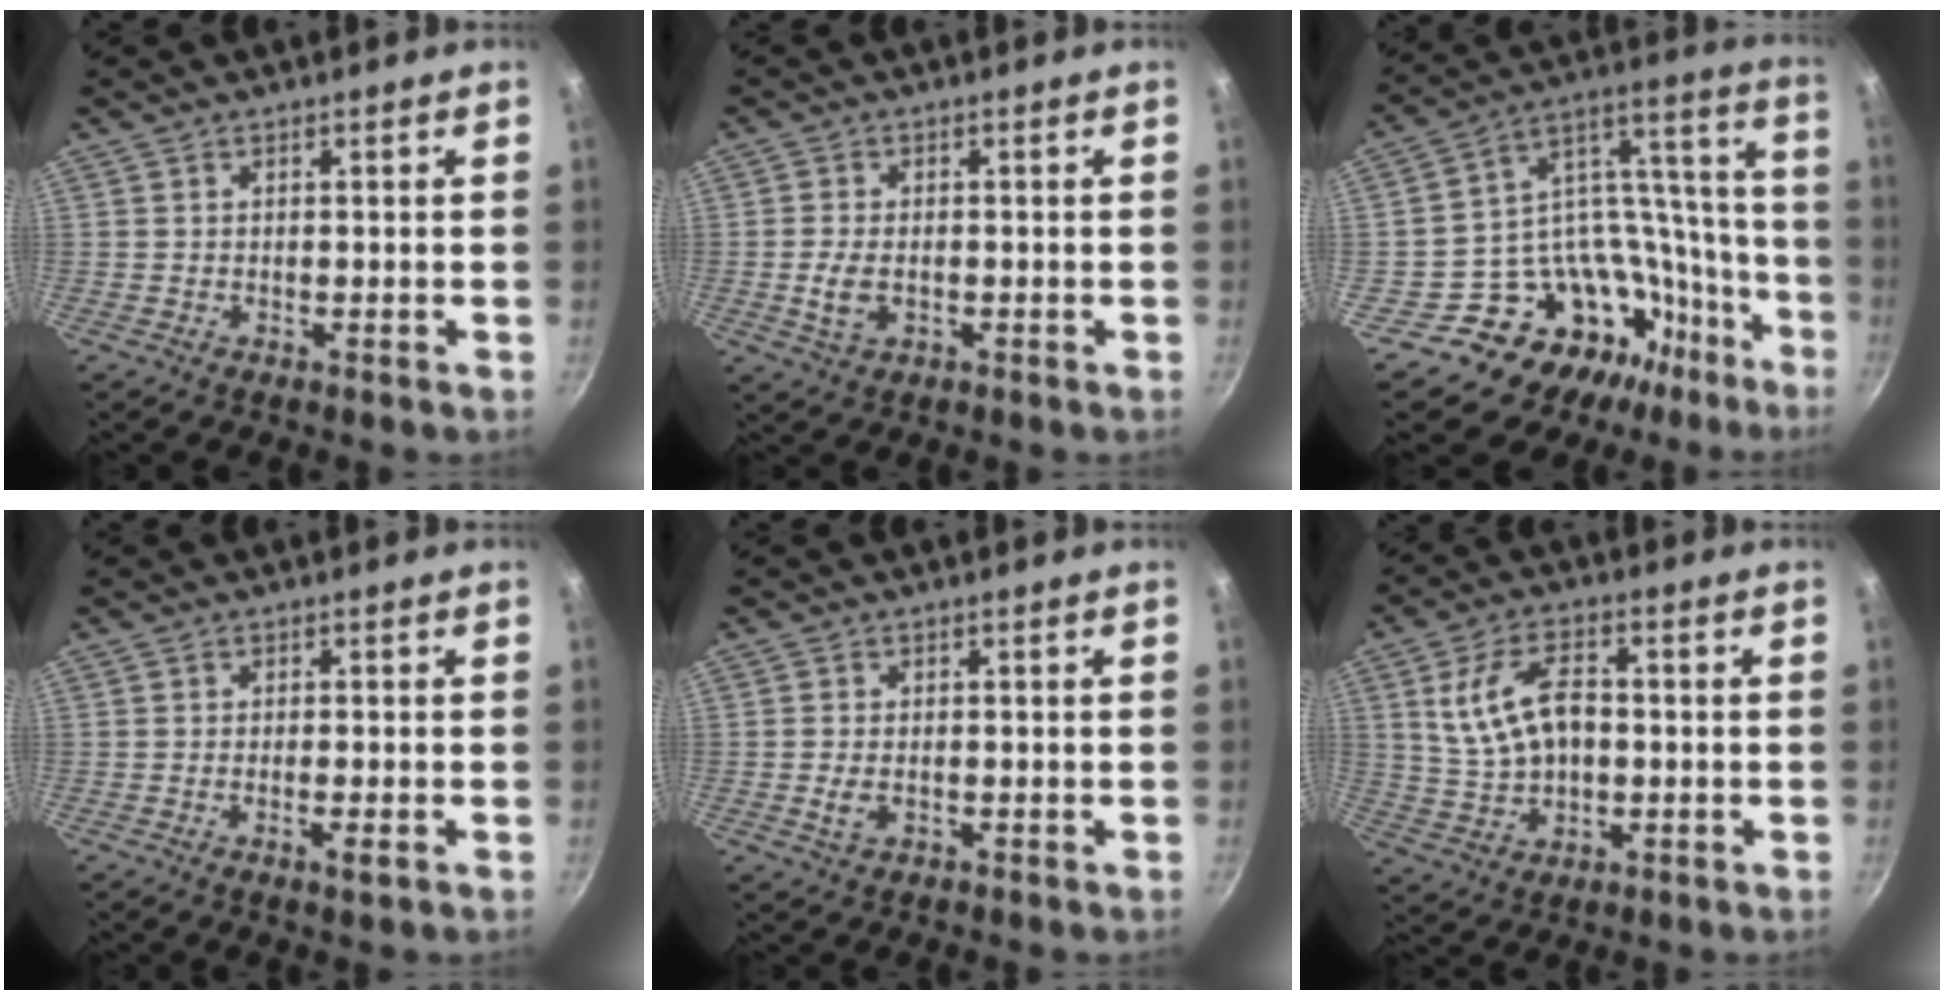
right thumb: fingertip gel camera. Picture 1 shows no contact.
{"total": 4.3, "force": [-0.9, 2.7, 3.3], "torque": [-0.063, 0.005, -0.013]}
{"total": 23.1, "force": [-12.5, 16.6, 10.1], "torque": [-0.080, 0.131, -0.198]}
{"total": 2.1, "force": [-0.9, 0.2, 1.9], "torque": [-0.041, 0.000, -0.018]}
{"total": 2.5, "force": [-0.6, 1.5, 1.9], "torque": [-0.036, 0.000, -0.009]}
{"total": 11.8, "force": [1.3, 7.3, 9.2], "torque": [-0.158, 0.009, 0.028]}